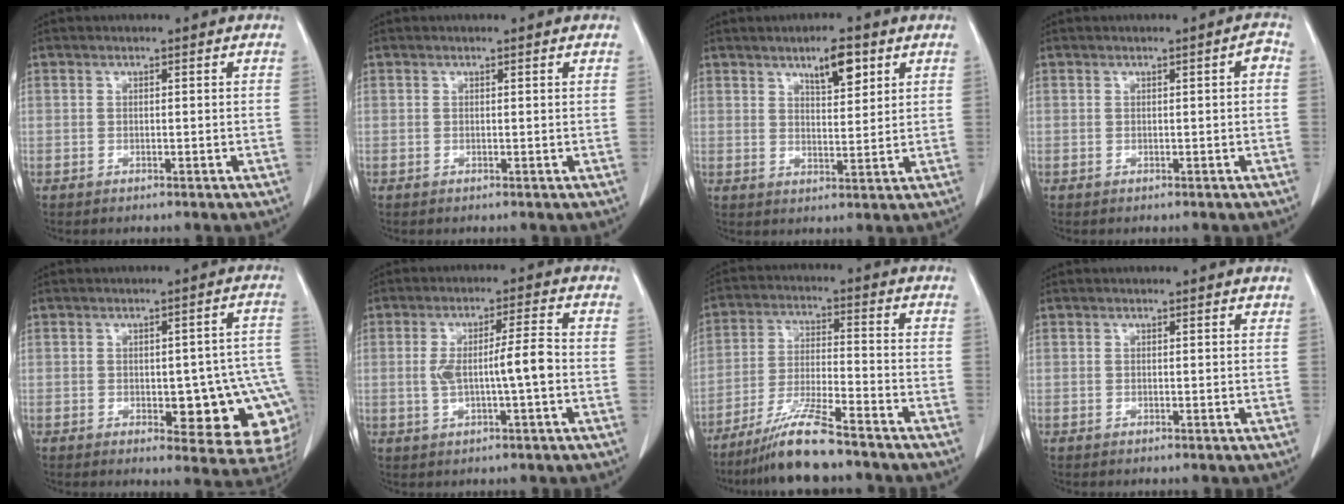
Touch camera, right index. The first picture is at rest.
{"total": 0.0}
{"total": 5.6, "force": [3.3, 1.5, 4.2], "torque": [-0.070, 0.000, 0.054]}
{"total": 1.4, "force": [0.0, 0.2, 1.4], "torque": [-0.015, 0.004, 0.001]}
{"total": 14.3, "force": [-3.5, 5.7, 12.7], "torque": [-0.083, 0.023, -0.029]}
{"total": 6.7, "force": [-0.7, 0.5, 6.6], "torque": [-0.120, 0.007, -0.008]}
{"total": 9.6, "force": [-7.8, 0.2, 5.6], "torque": [-0.109, -0.025, -0.146]}
{"total": 0.5, "force": [0.5, 0.1, 0.2], "torque": [-0.007, -0.002, 0.002]}